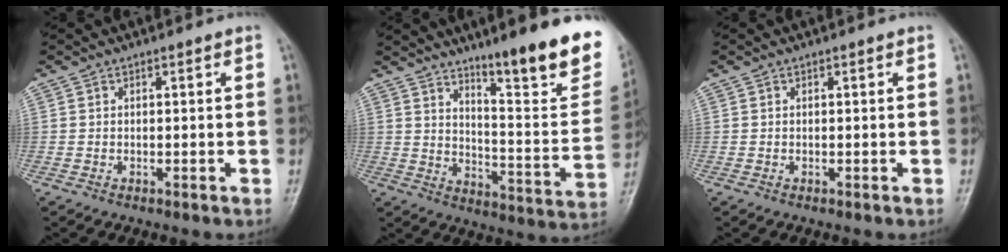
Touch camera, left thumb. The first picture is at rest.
{"total": 20.8, "force": [13.8, 3.4, 15.2], "torque": [-0.178, -0.086, 0.206]}
{"total": 0.0}